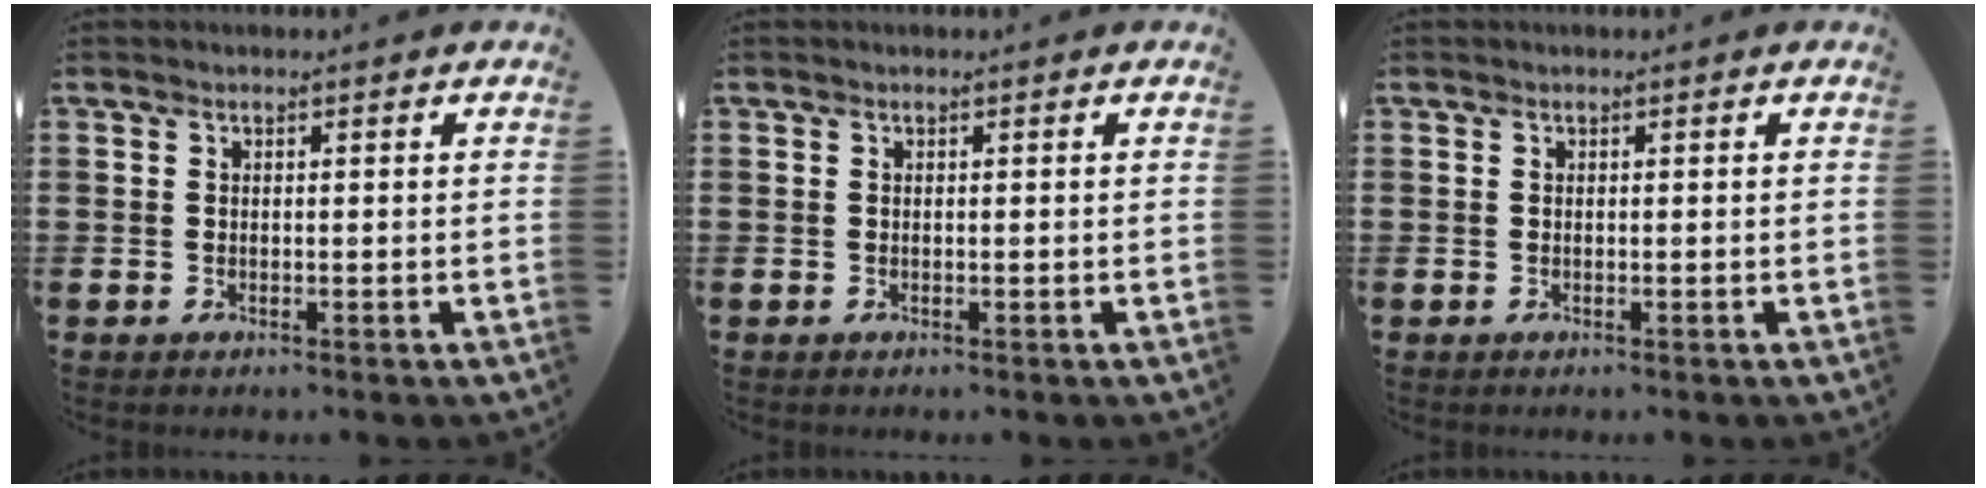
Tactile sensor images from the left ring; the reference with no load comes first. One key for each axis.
{"total": 0.0}
{"total": 0.0}